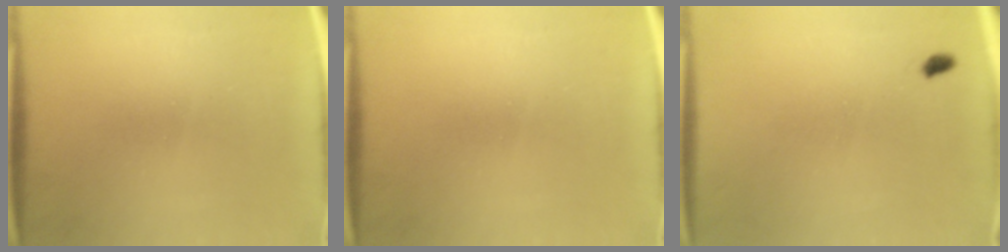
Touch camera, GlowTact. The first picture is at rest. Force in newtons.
{"total": 0.0}
{"total": 1.1}